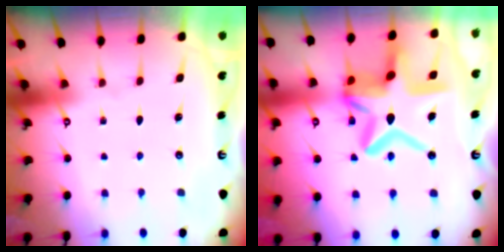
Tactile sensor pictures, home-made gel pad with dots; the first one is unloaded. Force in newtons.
{"total": 18.3, "press": 18.2, "slide": 1.8}